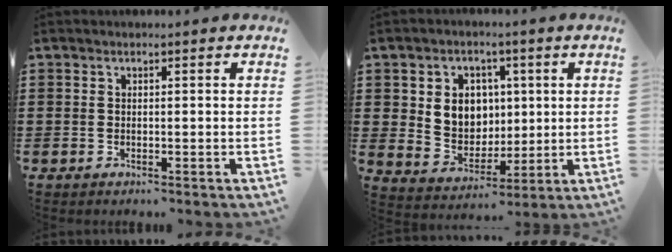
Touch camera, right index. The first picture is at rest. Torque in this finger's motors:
{"motor_torque": [1.14, -0.42, 0.53, 0.07]}